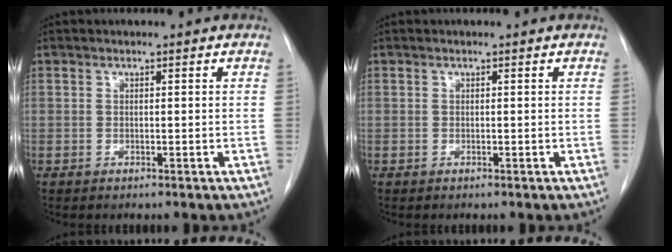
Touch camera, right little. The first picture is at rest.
{"total": 0.0}